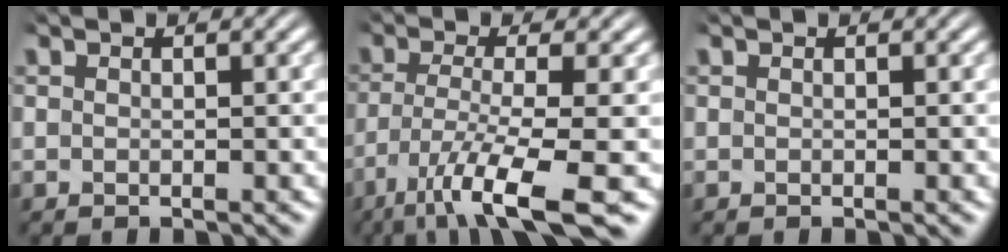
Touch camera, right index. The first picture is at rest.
{"total": 8.2, "force": [-4.9, 1.9, 6.3], "torque": [-0.113, -0.038, -0.059]}
{"total": 0.0}